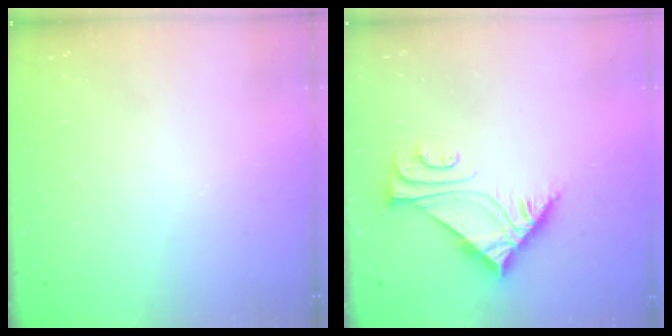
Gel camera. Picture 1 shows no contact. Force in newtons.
{"total": 6.4, "press": 6.4, "slide": 0.1}